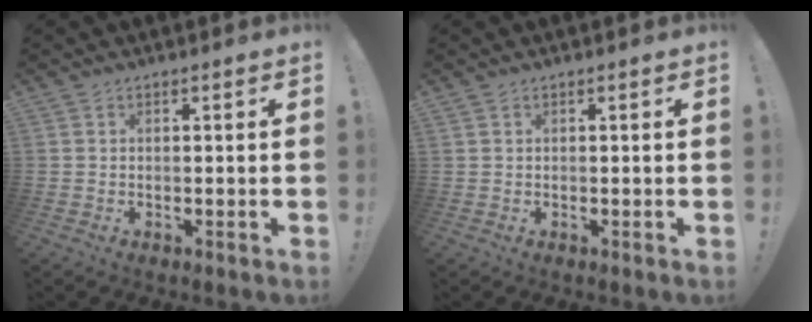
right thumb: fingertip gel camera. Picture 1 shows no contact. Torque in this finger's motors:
{"motor_torque": [-0.06, -0.14, 0.11, 0.10, 0.00]}